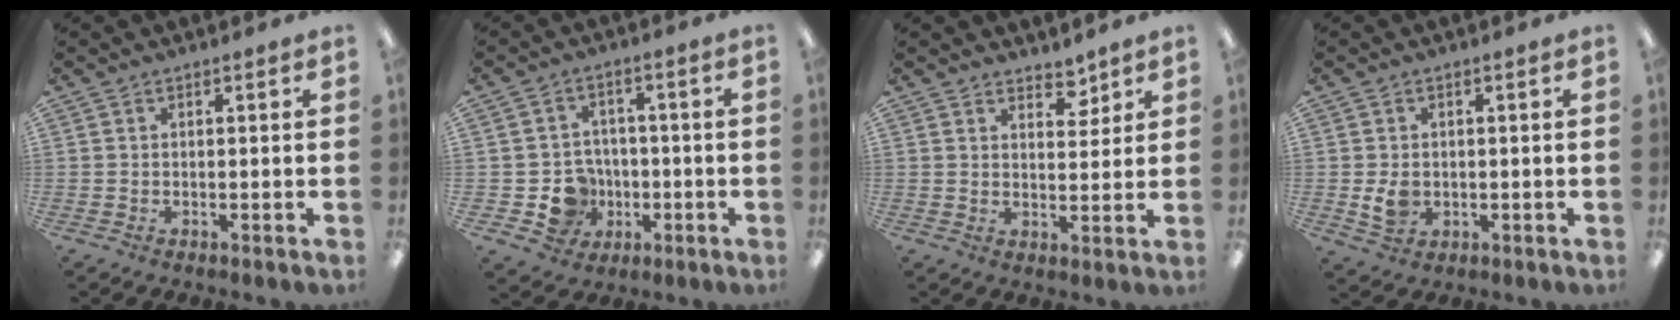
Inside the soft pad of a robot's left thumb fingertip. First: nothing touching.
{"total": 8.7, "force": [-2.2, 7.9, 2.8], "torque": [-0.069, 0.013, -0.033]}
{"total": 4.5, "force": [3.9, 2.1, 1.0], "torque": [0.002, -0.026, 0.066]}
{"total": 4.5, "force": [-0.1, 3.6, 2.7], "torque": [-0.039, -0.001, -0.003]}